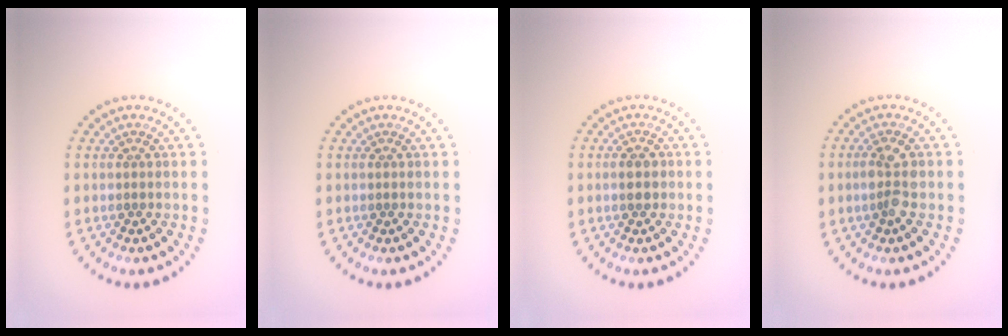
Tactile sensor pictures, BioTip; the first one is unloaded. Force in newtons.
{"total": 0.0}
{"total": 1.5, "press": 1.5, "slide": 0.2}
{"total": 2.4, "press": 2.4, "slide": 0.5}